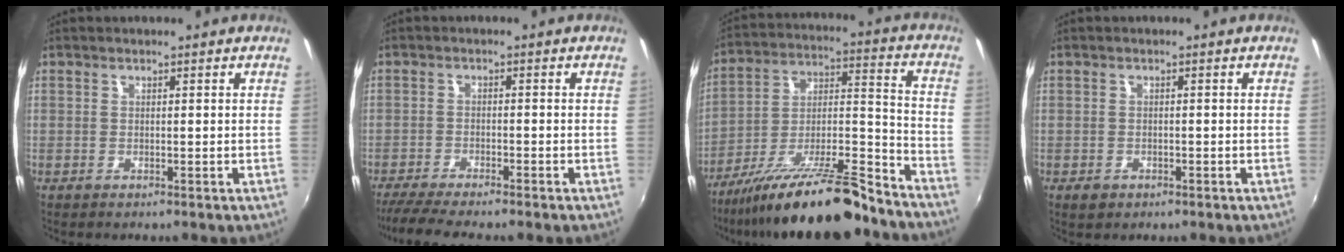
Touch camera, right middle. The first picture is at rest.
{"total": 7.8, "force": [-6.8, 0.1, 3.8], "torque": [-0.094, -0.023, -0.112]}
{"total": 21.5, "force": [-17.1, 3.4, 12.5], "torque": [-0.214, -0.016, -0.272]}
{"total": 2.1, "force": [-1.2, 1.4, 1.0], "torque": [-0.021, -0.003, -0.016]}